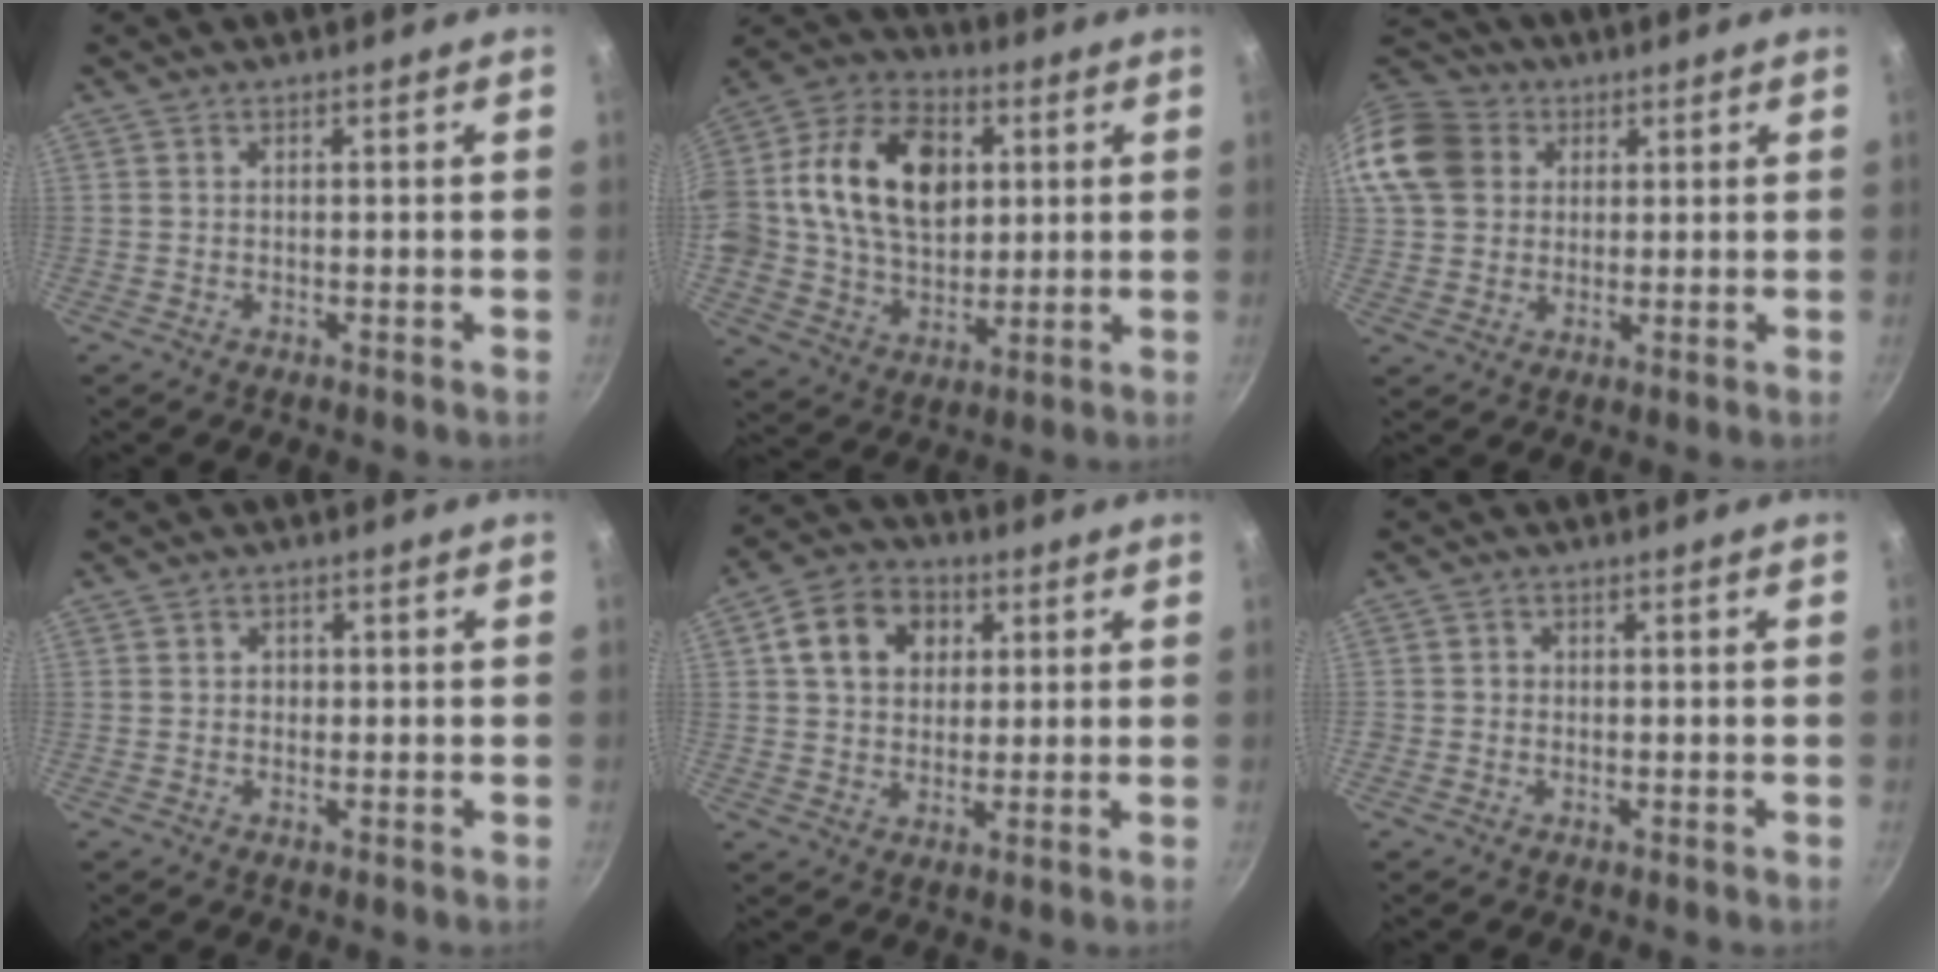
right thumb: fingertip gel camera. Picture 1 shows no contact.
{"total": 23.4, "force": [4.5, 16.7, 15.7], "torque": [-0.255, 0.017, 0.070]}
{"total": 14.6, "force": [4.4, 12.1, 7.0], "torque": [-0.133, 0.018, 0.073]}
{"total": 1.6, "force": [0.1, 1.5, 0.7], "torque": [-0.005, 0.002, -0.001]}
{"total": 11.0, "force": [3.2, 8.6, 6.0], "torque": [-0.080, 0.009, 0.043]}
{"total": 1.4, "force": [-0.3, 1.3, 0.3], "torque": [0.002, 0.003, -0.007]}